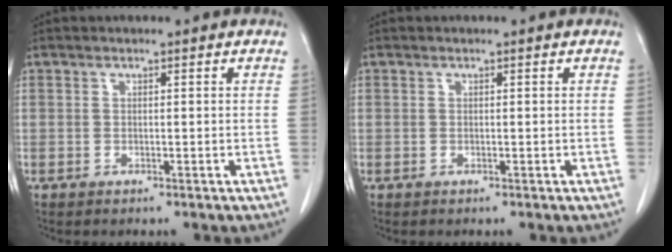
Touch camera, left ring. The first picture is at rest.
{"total": 0.0}